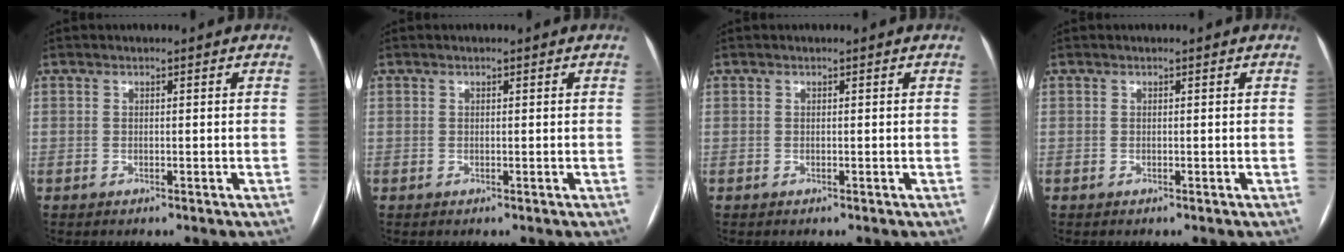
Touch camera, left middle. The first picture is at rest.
{"total": 0.0}
{"total": 0.0}
{"total": 0.0}